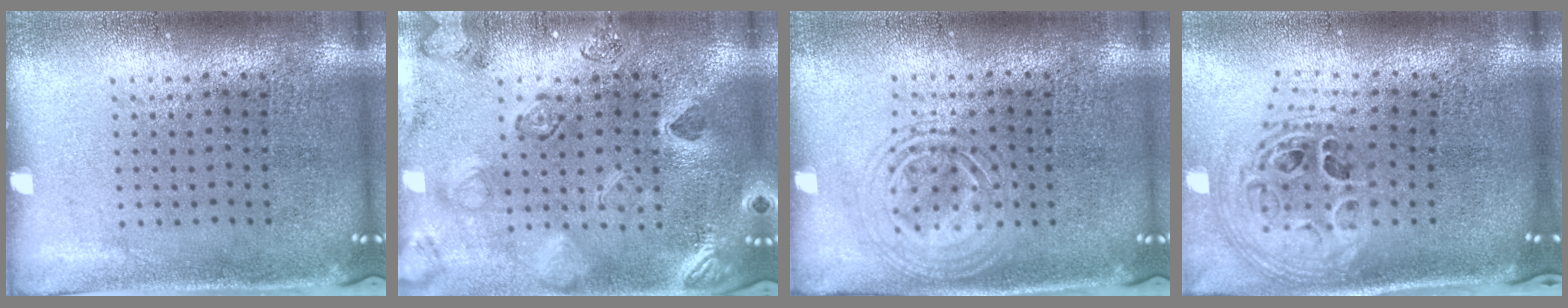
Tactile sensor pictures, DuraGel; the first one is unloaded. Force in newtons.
{"total": 2.5, "press": 2.3, "slide": 0.8}
{"total": 2.8, "press": 2.7, "slide": 0.4}
{"total": 1.9, "press": 1.5, "slide": 1.1}